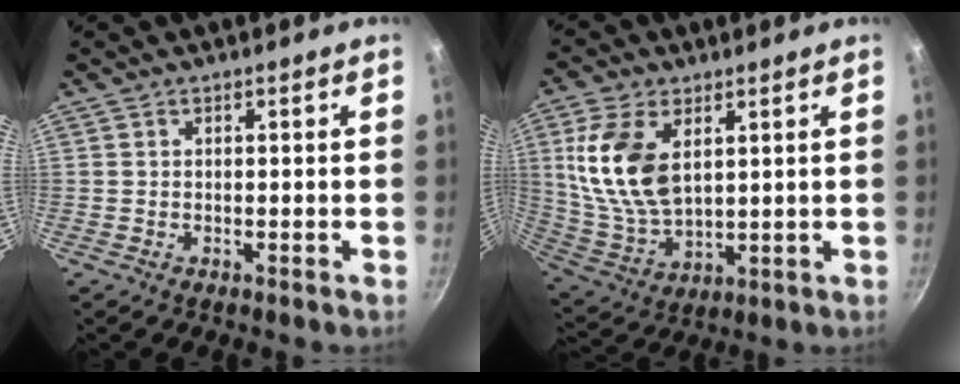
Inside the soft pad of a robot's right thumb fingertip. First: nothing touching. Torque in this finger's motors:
{"motor_torque": [-1.28, 1.84, 1.62, -0.01, 0.37]}